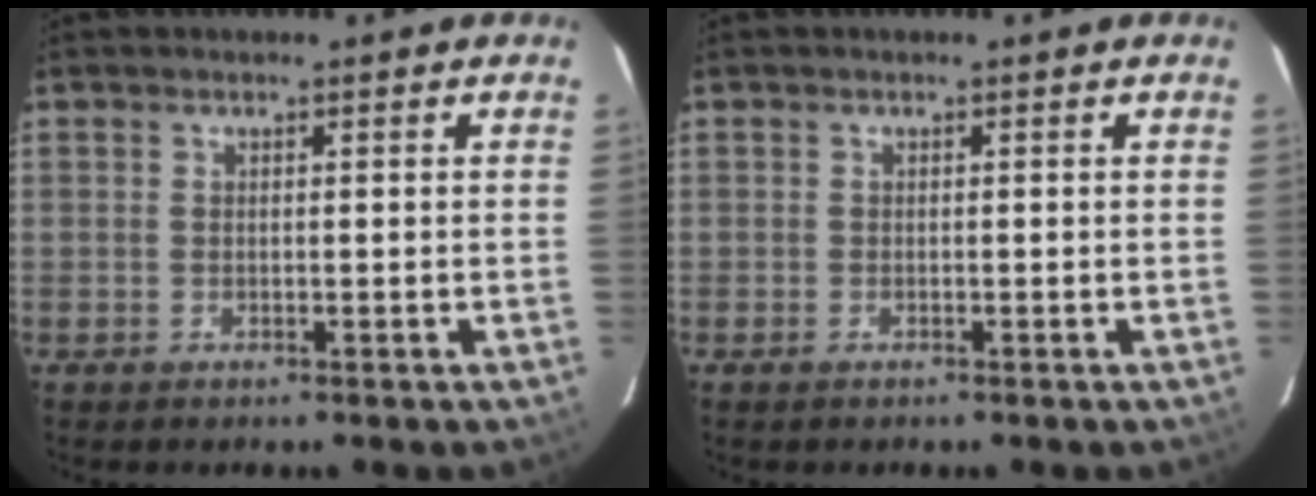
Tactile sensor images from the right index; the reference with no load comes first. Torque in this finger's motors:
{"motor_torque": [-0.07, -0.03, -0.02, 0.00]}